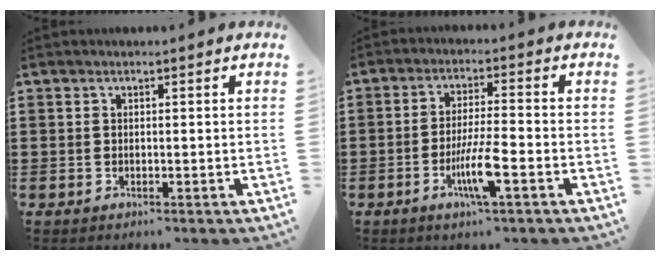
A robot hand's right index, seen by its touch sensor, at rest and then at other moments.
{"total": 6.8, "force": [-2.7, 0.7, 6.1], "torque": [-0.127, -0.016, -0.053]}